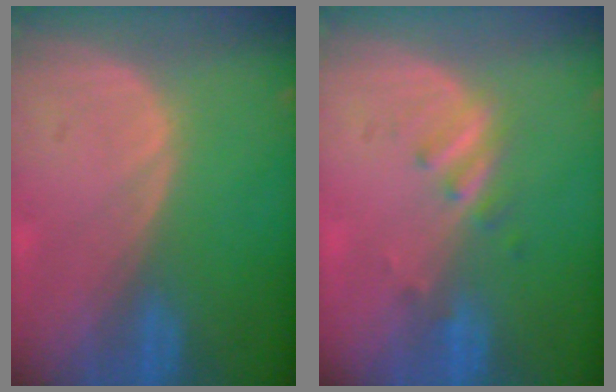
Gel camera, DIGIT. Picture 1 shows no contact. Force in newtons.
{"total": 2.8, "press": 2.6, "slide": 1.2}